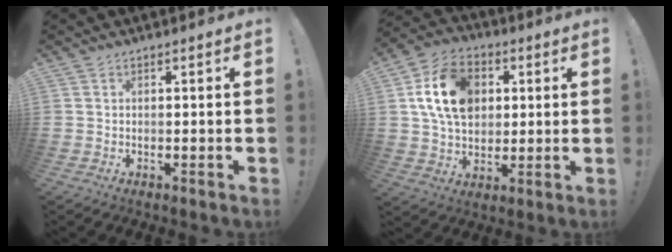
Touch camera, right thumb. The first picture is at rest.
{"total": 17.3, "force": [4.2, 12.8, 10.9], "torque": [-0.184, -0.006, 0.080]}